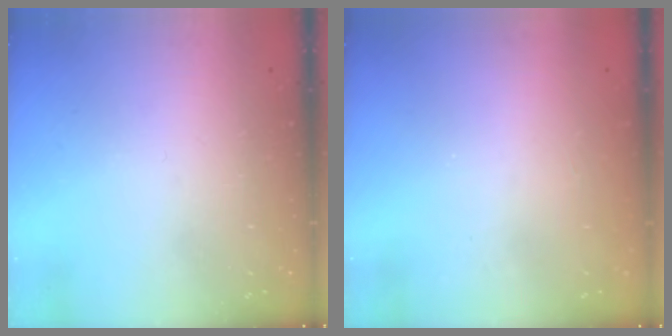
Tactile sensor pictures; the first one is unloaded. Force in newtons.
{"total": 1.2, "press": 1.2, "slide": 0.1}